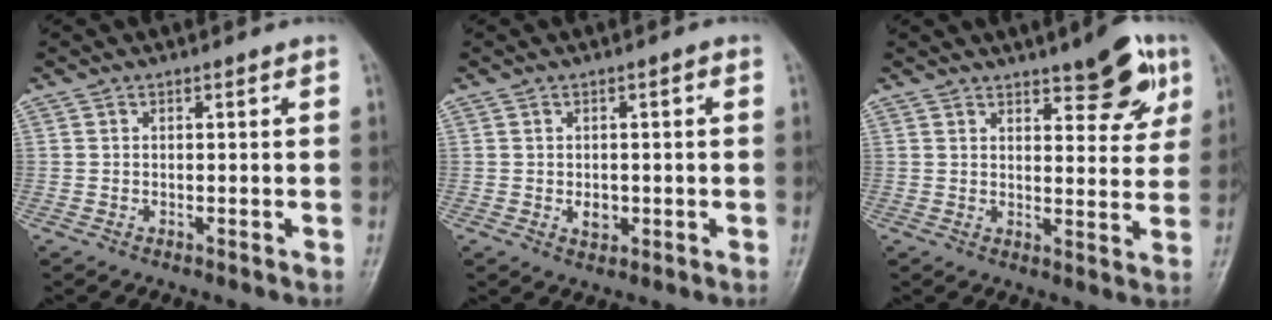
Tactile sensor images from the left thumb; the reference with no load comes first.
{"total": 3.5, "force": [-0.5, 2.5, 2.4], "torque": [-0.022, 0.000, -0.006]}
{"total": 9.6, "force": [5.6, 3.7, 6.9], "torque": [-0.059, -0.026, 0.074]}